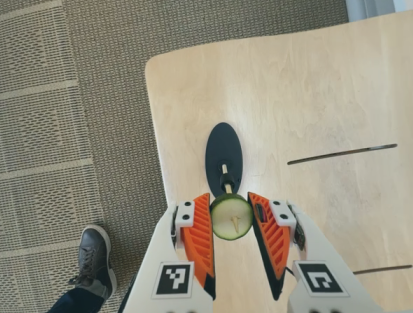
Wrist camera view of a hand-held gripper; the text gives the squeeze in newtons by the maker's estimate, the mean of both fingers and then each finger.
{"total": 10.1, "left": 10.1, "right": 10.0}